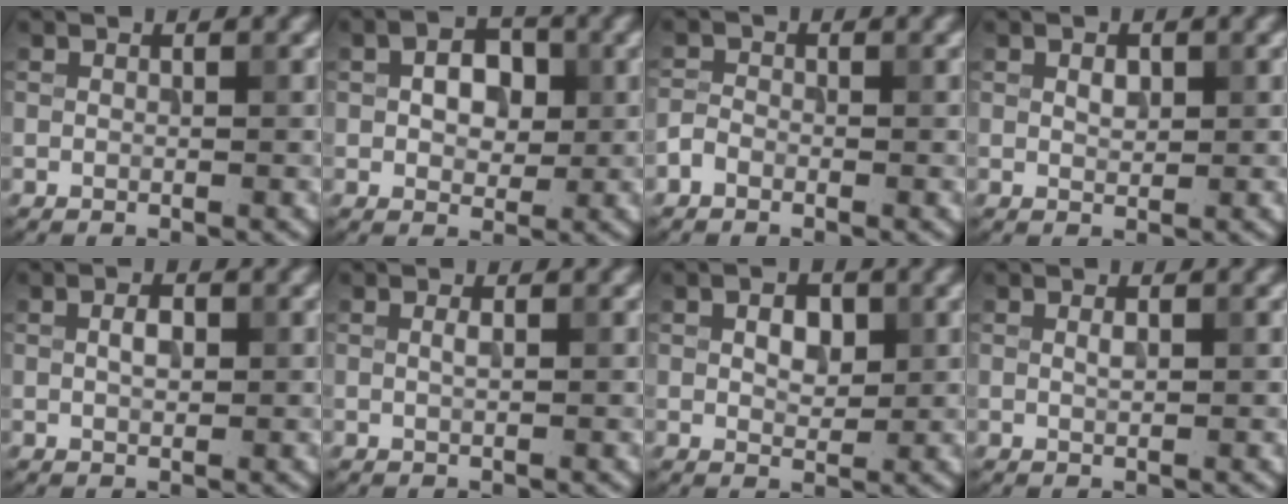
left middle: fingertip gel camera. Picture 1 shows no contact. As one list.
[{"total": 3.8, "force": [0.6, 2.6, 2.8], "torque": [-0.045, 0.004, 0.003]}, {"total": 1.2, "force": [-0.8, 0.7, 0.5], "torque": [-0.007, 0.003, -0.022]}, {"total": 1.3, "force": [0.4, 0.8, 0.9], "torque": [-0.016, 0.000, 0.008]}, {"total": 1.6, "force": [0.2, 0.9, 1.3], "torque": [-0.026, 0.002, 0.003]}, {"total": 0.7, "force": [0.2, 0.2, 0.7], "torque": [-0.014, 0.003, 0.004]}, {"total": 2.7, "force": [0.7, 1.7, 2.0], "torque": [-0.035, 0.000, 0.011]}, {"total": 0.8, "force": [0.2, 0.3, 0.7], "torque": [-0.015, 0.002, 0.004]}]